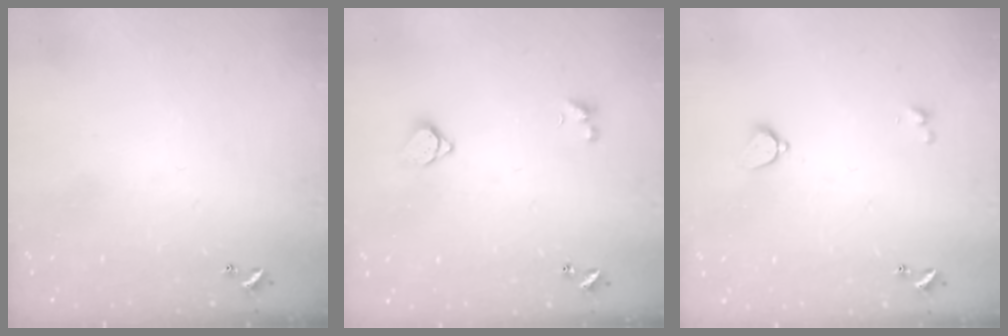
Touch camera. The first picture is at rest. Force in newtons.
{"total": 1.5, "press": 1.5, "slide": 0.3}
{"total": 1.7, "press": 1.6, "slide": 0.5}